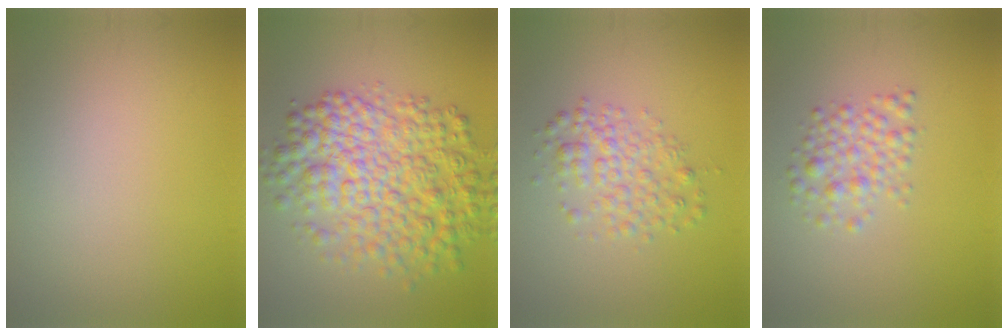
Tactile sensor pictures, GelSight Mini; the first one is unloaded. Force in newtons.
{"total": 8.7, "press": 8.7, "slide": 0.1}
{"total": 3.1, "press": 3.1, "slide": 0.1}
{"total": 2.7, "press": 2.7, "slide": 0.1}